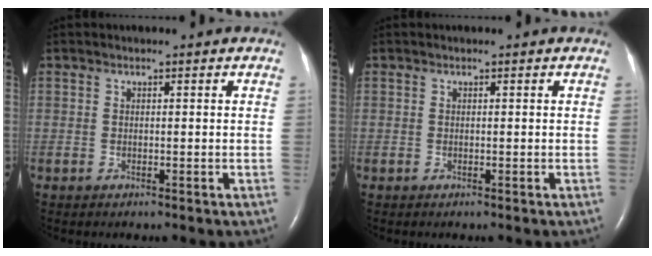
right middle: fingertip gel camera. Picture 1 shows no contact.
{"total": 0.0}